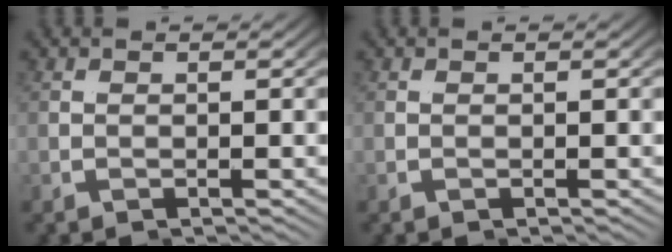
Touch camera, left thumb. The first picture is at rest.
{"total": 0.0}